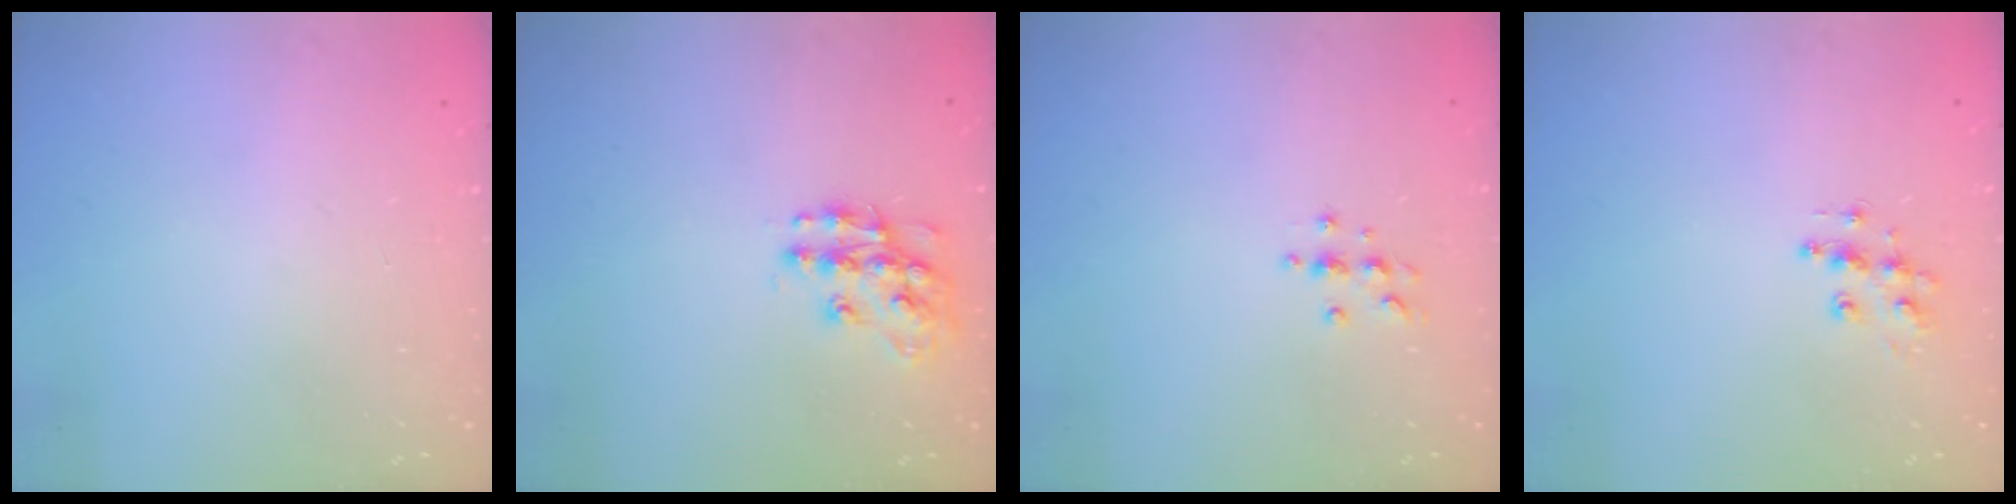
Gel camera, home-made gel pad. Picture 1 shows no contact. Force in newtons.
{"total": 11.9, "press": 11.9, "slide": 0.9}
{"total": 3.7, "press": 3.6, "slide": 0.5}
{"total": 9.0, "press": 9.0, "slide": 0.5}